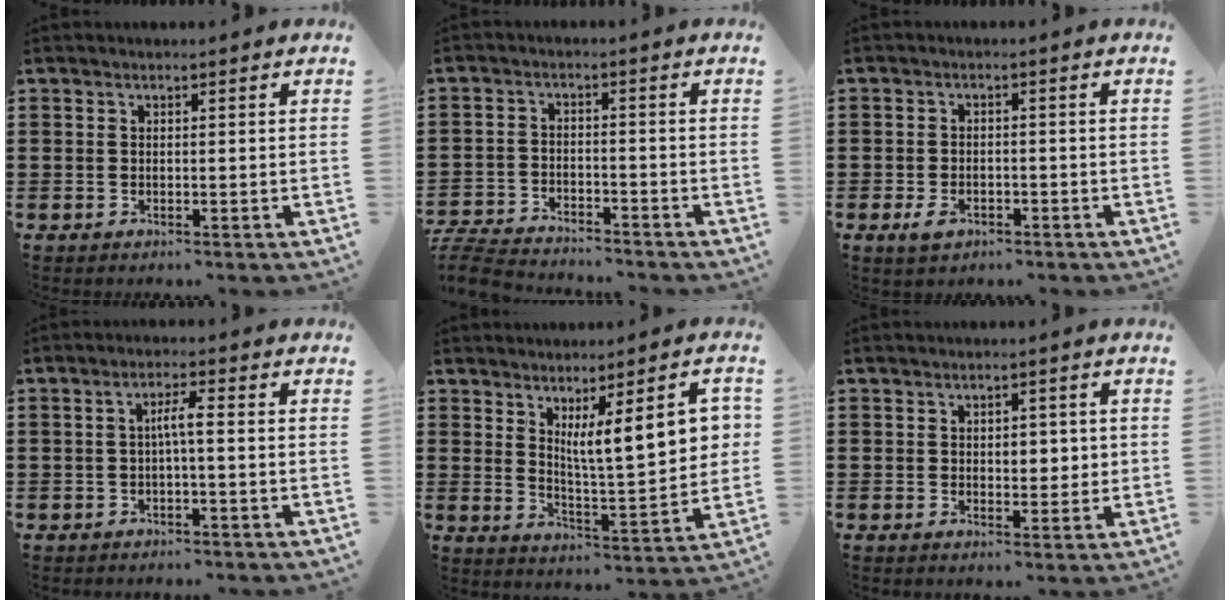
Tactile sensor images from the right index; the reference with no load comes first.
{"total": 5.2, "force": [-5.1, 0.6, 0.7], "torque": [-0.030, -0.001, -0.108]}
{"total": 2.4, "force": [-1.4, 1.3, 1.4], "torque": [-0.033, -0.001, -0.030]}
{"total": 3.1, "force": [-0.3, 0.3, 3.0], "torque": [-0.058, 0.005, -0.010]}
{"total": 10.0, "force": [3.9, 2.2, 9.0], "torque": [-0.149, -0.008, 0.063]}
{"total": 2.8, "force": [0.2, 1.8, 2.1], "torque": [-0.027, 0.003, -0.001]}